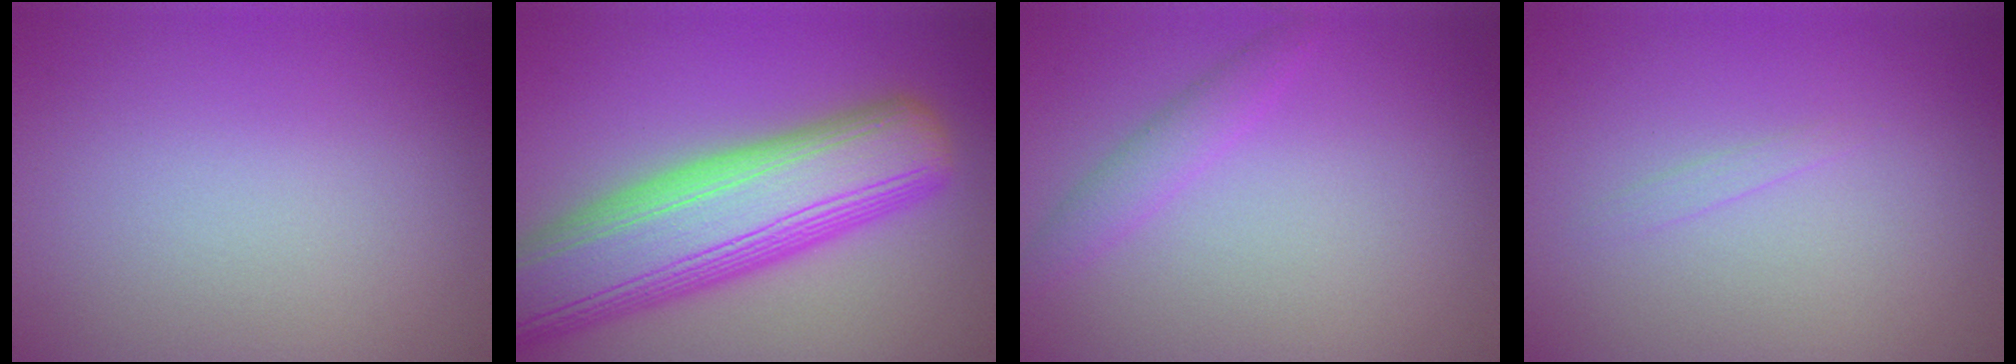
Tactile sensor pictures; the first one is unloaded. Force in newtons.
{"total": 12.5, "press": 12.4, "slide": 0.7}
{"total": 1.8, "press": 1.8, "slide": 0.1}
{"total": 0.6, "press": 0.6, "slide": 0.0}